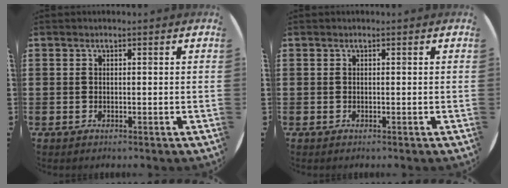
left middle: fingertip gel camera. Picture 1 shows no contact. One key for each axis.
{"total": 0.0}